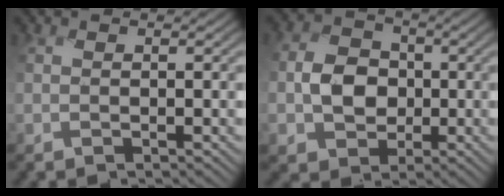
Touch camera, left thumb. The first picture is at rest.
{"total": 4.9, "force": [-1.1, 4.3, 2.1], "torque": [-0.040, 0.005, -0.040]}